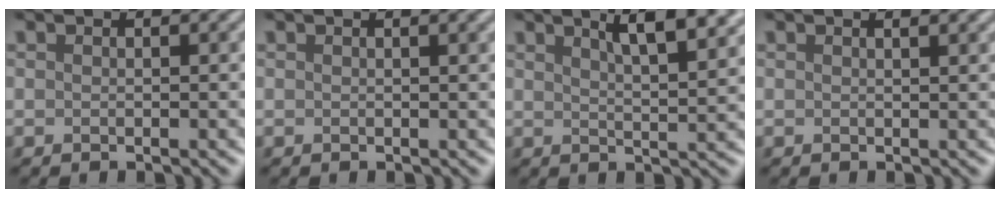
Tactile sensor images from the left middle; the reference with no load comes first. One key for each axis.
{"total": 3.3, "fx": 1.7, "fy": 1.4, "fz": 2.5, "tx": -0.008, "ty": 0.015, "tz": 0.000}
{"total": 6.6, "fx": 4.0, "fy": 1.9, "fz": 5.0, "tx": -0.044, "ty": 0.027, "tz": 0.044}
{"total": 2.1, "fx": 1.3, "fy": 0.8, "fz": 1.4, "tx": -0.001, "ty": 0.003, "tz": -0.003}